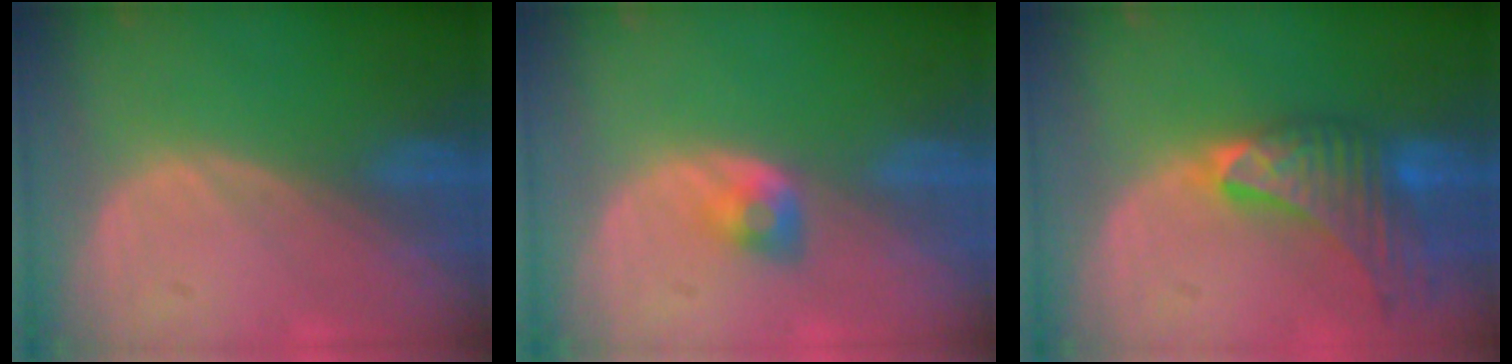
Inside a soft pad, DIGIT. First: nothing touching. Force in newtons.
{"total": 2.8, "press": 2.5, "slide": 1.3}
{"total": 9.5, "press": 8.5, "slide": 4.3}